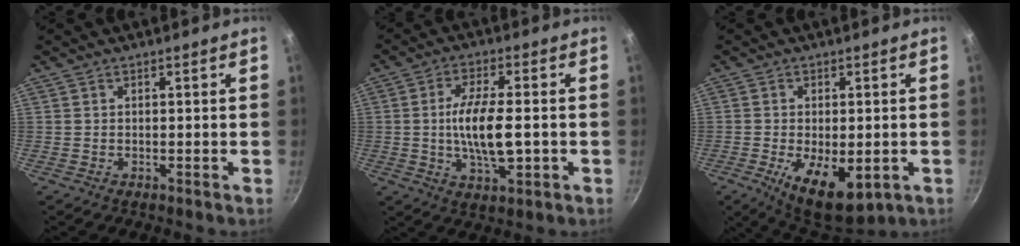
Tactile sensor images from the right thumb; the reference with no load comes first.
{"total": 10.9, "force": [-1.1, 4.0, 10.1], "torque": [-0.184, 0.008, -0.020]}
{"total": 11.6, "force": [-3.4, 5.4, 9.6], "torque": [-0.136, -0.009, -0.038]}